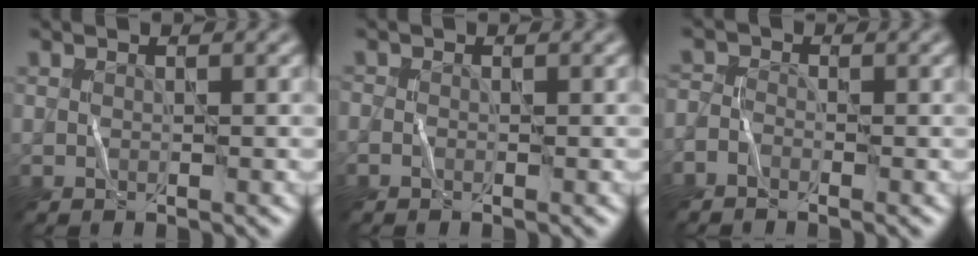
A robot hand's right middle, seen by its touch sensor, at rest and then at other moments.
{"total": 0.6, "force": [-0.4, 0.4, 0.2], "torque": [-0.006, -0.002, -0.008]}
{"total": 1.6, "force": [-1.3, 0.8, 0.6], "torque": [-0.012, 0.001, -0.030]}